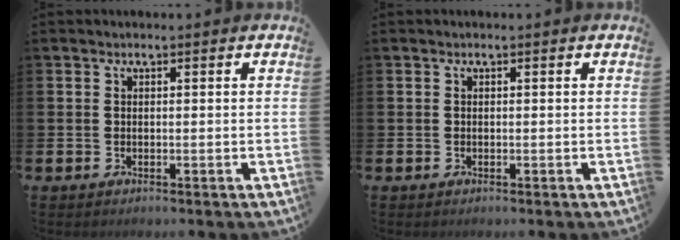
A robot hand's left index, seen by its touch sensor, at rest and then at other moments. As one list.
[{"total": 0.0}]